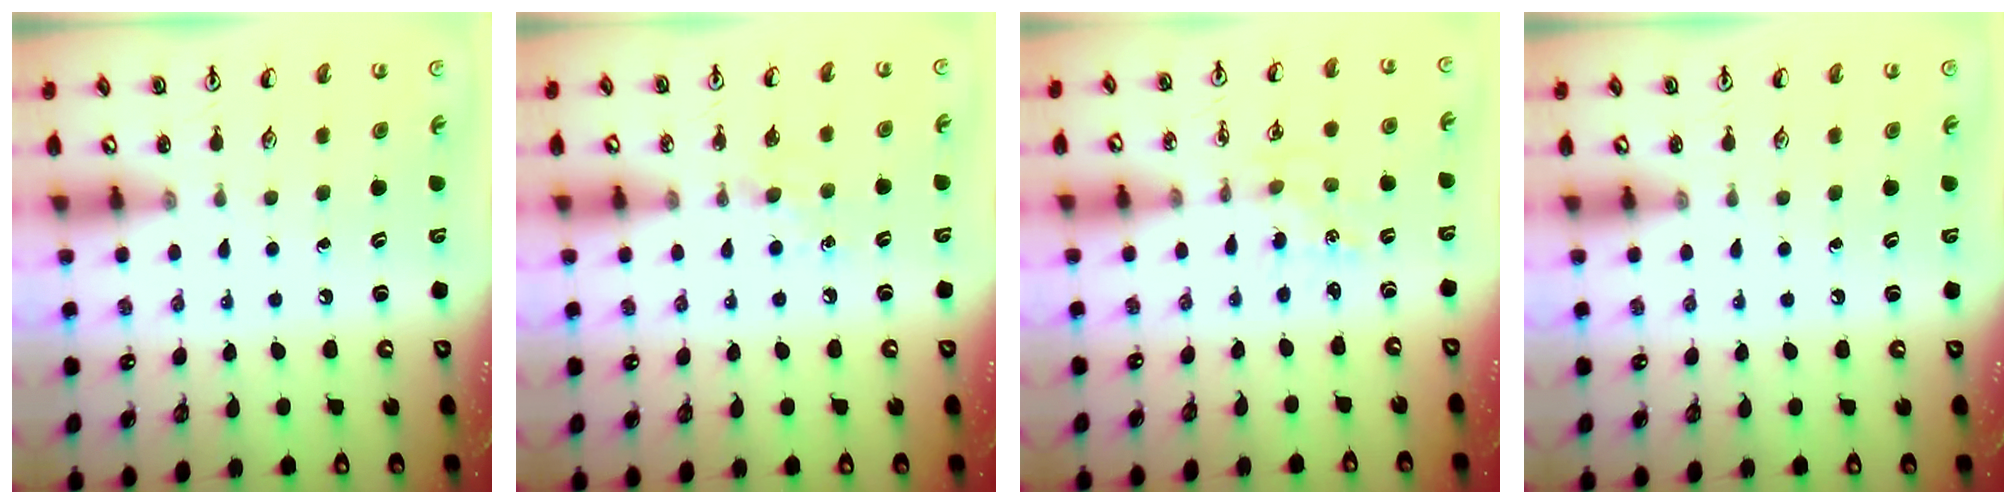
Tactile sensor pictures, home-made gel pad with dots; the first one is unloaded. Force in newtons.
{"total": 4.1, "press": 4.0, "slide": 0.6}
{"total": 1.2, "press": 1.2, "slide": 0.1}
{"total": 0.0}